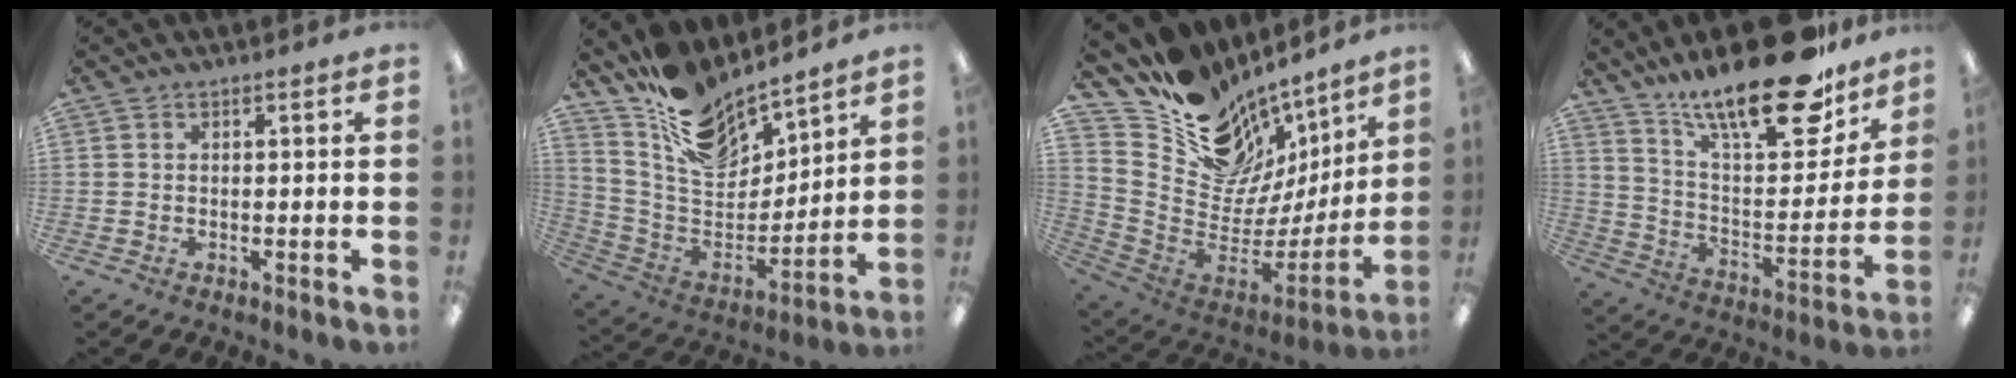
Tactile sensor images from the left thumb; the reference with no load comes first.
{"total": 14.7, "force": [12.9, 5.4, 4.4], "torque": [-0.108, -0.105, 0.236]}
{"total": 15.3, "force": [10.0, 10.5, 5.0], "torque": [-0.070, -0.112, 0.191]}
{"total": 24.9, "force": [18.5, 7.4, 14.9], "torque": [-0.229, -0.123, 0.308]}